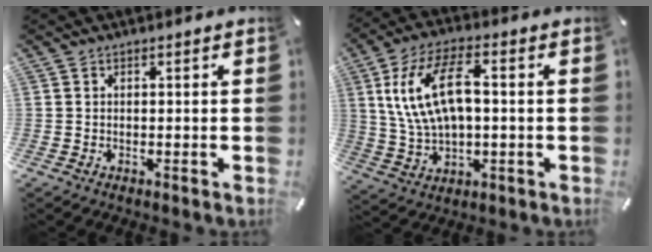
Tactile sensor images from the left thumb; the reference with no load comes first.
{"total": 13.6, "force": [2.5, 7.4, 11.1], "torque": [-0.238, 0.009, 0.045]}